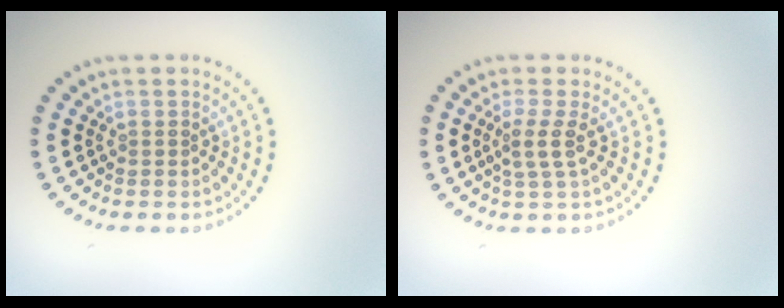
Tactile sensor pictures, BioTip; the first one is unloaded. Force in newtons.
{"total": 2.2, "press": 1.6, "slide": 1.5}